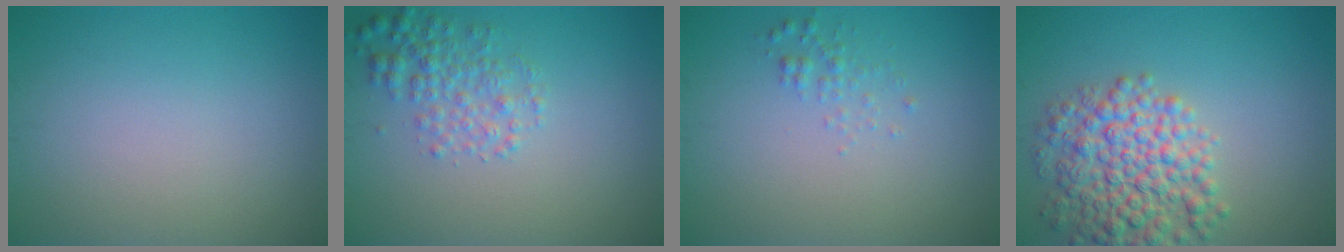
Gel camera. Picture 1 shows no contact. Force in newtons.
{"total": 2.9, "press": 2.9, "slide": 0.1}
{"total": 1.1, "press": 1.1, "slide": 0.0}
{"total": 7.0, "press": 7.0, "slide": 0.2}